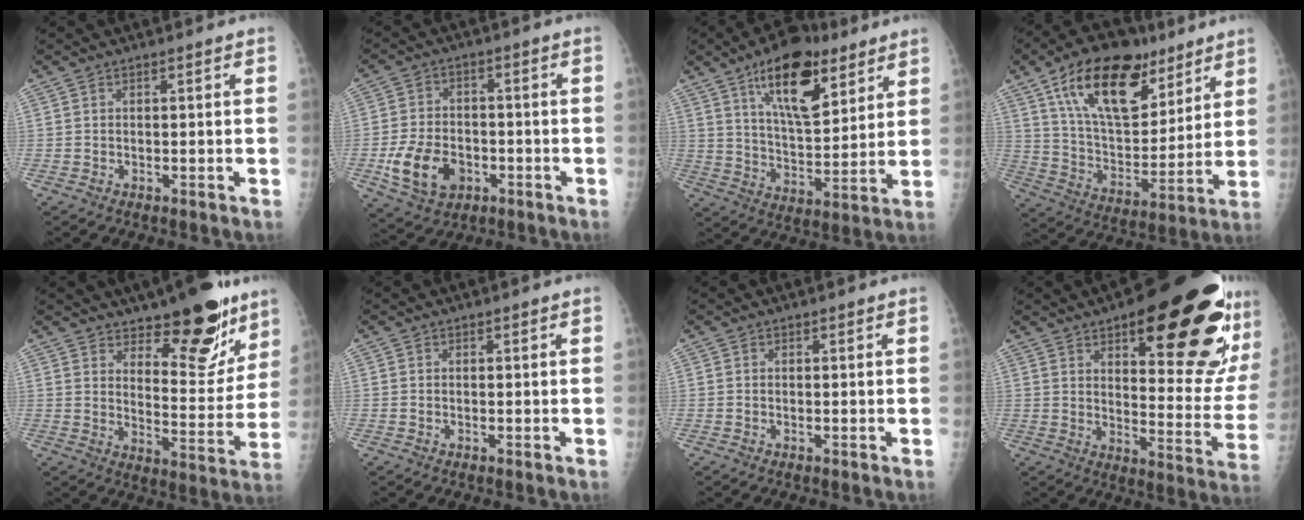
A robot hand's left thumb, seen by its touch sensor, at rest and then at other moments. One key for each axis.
{"total": 11.0, "fx": -3.6, "fy": 8.0, "fz": 6.7, "tx": -0.106, "ty": 0.011, "tz": -0.057}
{"total": 17.6, "fx": 9.7, "fy": 7.6, "fz": 12.6, "tx": -0.166, "ty": -0.043, "tz": 0.161}
{"total": 22.4, "fx": 12.8, "fy": 11.5, "fz": 14.3, "tx": -0.203, "ty": -0.044, "tz": 0.225}
{"total": 15.0, "fx": 10.5, "fy": 6.0, "fz": 8.9, "tx": -0.067, "ty": -0.082, "tz": 0.160}
{"total": 0.0}
{"total": 0.0}
{"total": 27.4, "fx": 14.5, "fy": 8.6, "fz": 21.6, "tx": -0.239, "ty": -0.054, "tz": 0.204}